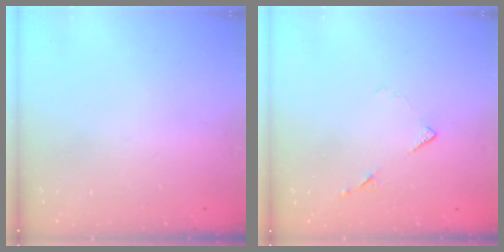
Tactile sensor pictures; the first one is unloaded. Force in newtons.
{"total": 7.1, "press": 7.0, "slide": 1.0}